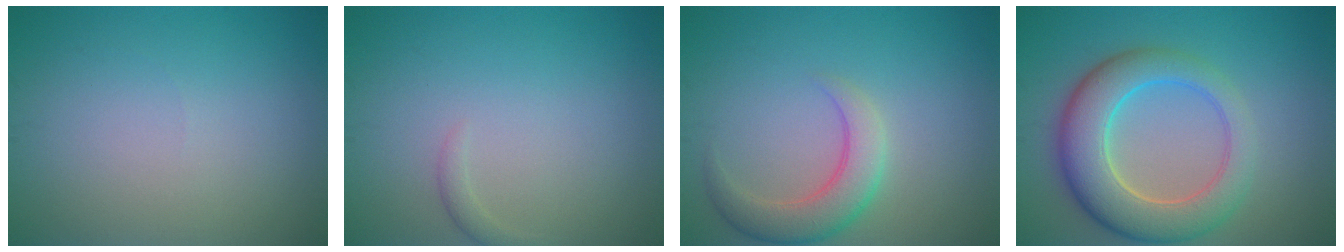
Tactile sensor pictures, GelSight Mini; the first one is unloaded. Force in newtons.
{"total": 0.9, "press": 0.9, "slide": 0.1}
{"total": 4.0, "press": 3.9, "slide": 0.3}
{"total": 7.7, "press": 7.7, "slide": 0.5}